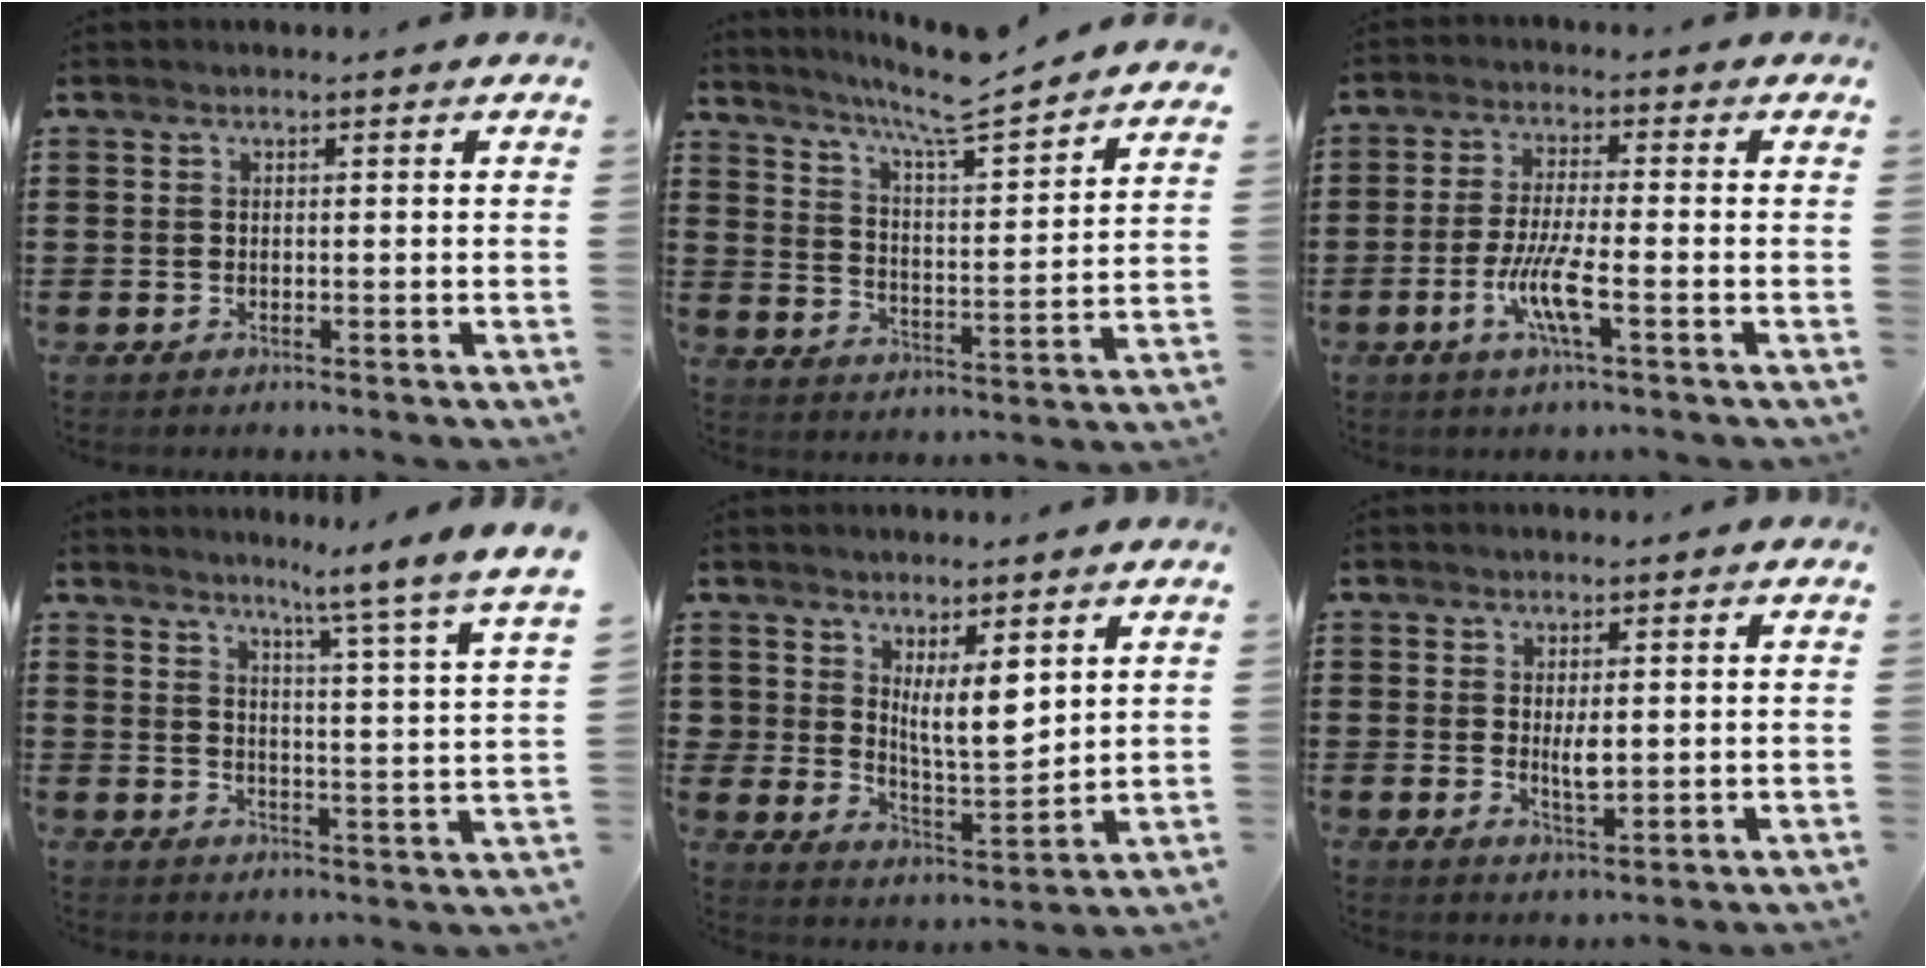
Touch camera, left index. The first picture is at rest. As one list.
[{"total": 6.9, "force": [6.3, -0.2, 2.8], "torque": [-0.074, -0.054, 0.098]}, {"total": 6.9, "force": [-2.6, 1.0, 6.3], "torque": [-0.130, -0.013, -0.054]}, {"total": 5.9, "force": [4.9, -2.1, 2.5], "torque": [-0.053, -0.050, 0.069]}, {"total": 7.2, "force": [4.5, 2.8, 4.9], "torque": [-0.091, -0.022, 0.079]}, {"total": 3.1, "force": [0.4, 1.0, 2.9], "torque": [-0.048, -0.003, 0.005]}]